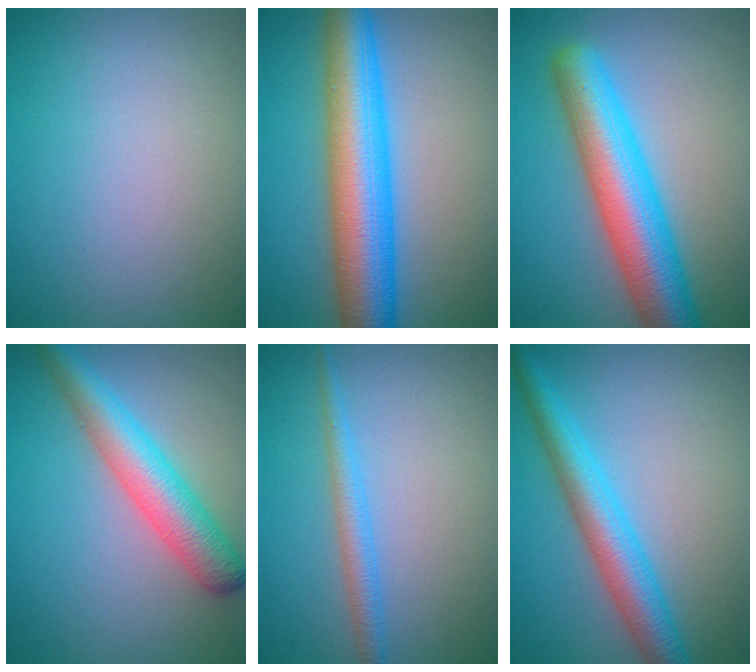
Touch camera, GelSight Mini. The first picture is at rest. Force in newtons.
{"total": 9.4, "press": 9.4, "slide": 0.1}
{"total": 8.4, "press": 8.4, "slide": 0.3}
{"total": 5.4, "press": 5.4, "slide": 0.1}
{"total": 2.1, "press": 2.1, "slide": 0.1}
{"total": 5.0, "press": 5.0, "slide": 0.1}